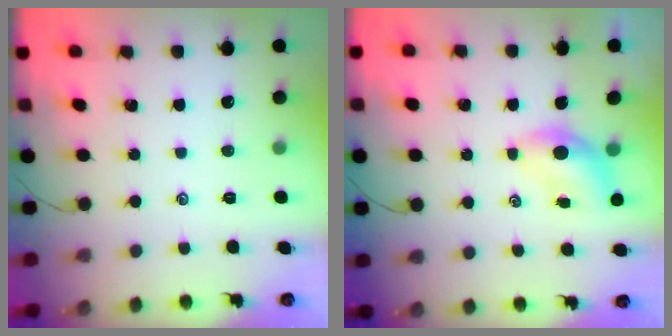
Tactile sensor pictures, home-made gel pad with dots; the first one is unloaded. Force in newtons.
{"total": 5.3, "press": 5.2, "slide": 1.3}